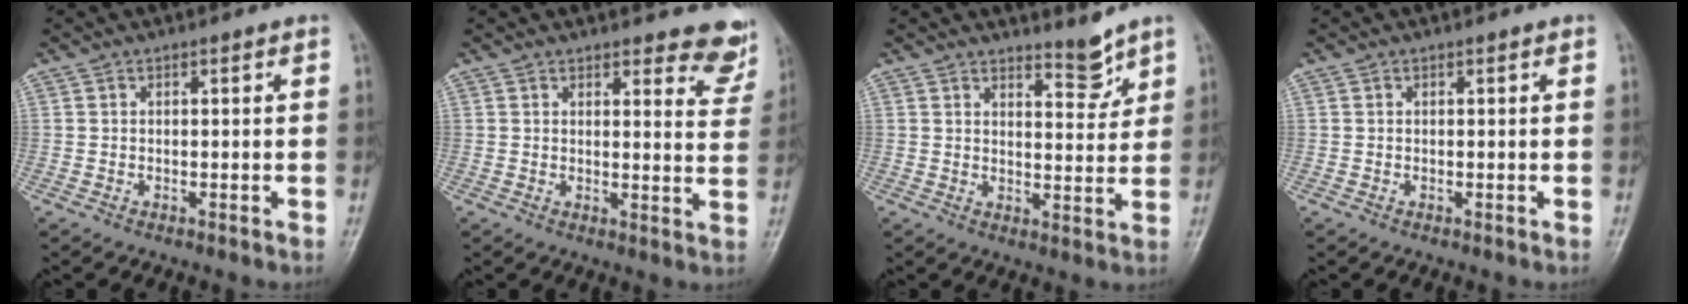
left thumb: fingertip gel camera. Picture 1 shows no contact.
{"total": 7.8, "force": [6.8, 2.5, 2.9], "torque": [0.004, -0.046, 0.058]}
{"total": 4.1, "force": [3.7, 1.0, 1.5], "torque": [-0.010, -0.039, 0.061]}
{"total": 0.0}